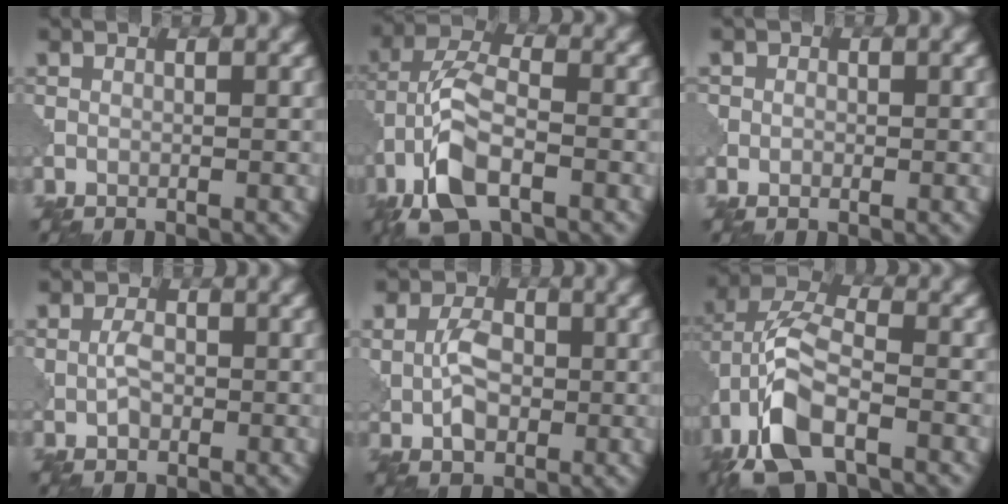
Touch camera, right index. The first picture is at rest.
{"total": 7.0, "force": [-3.3, 3.0, 5.5], "torque": [-0.119, 0.006, -0.076]}
{"total": 2.1, "force": [0.5, 1.9, 0.8], "torque": [0.002, 0.007, -0.007]}
{"total": 2.2, "force": [0.0, 1.6, 1.5], "torque": [-0.028, 0.003, -0.002]}
{"total": 4.5, "force": [0.1, 3.3, 3.1], "torque": [-0.057, 0.002, -0.004]}
{"total": 7.8, "force": [-3.5, 3.4, 6.1], "torque": [-0.135, 0.009, -0.079]}